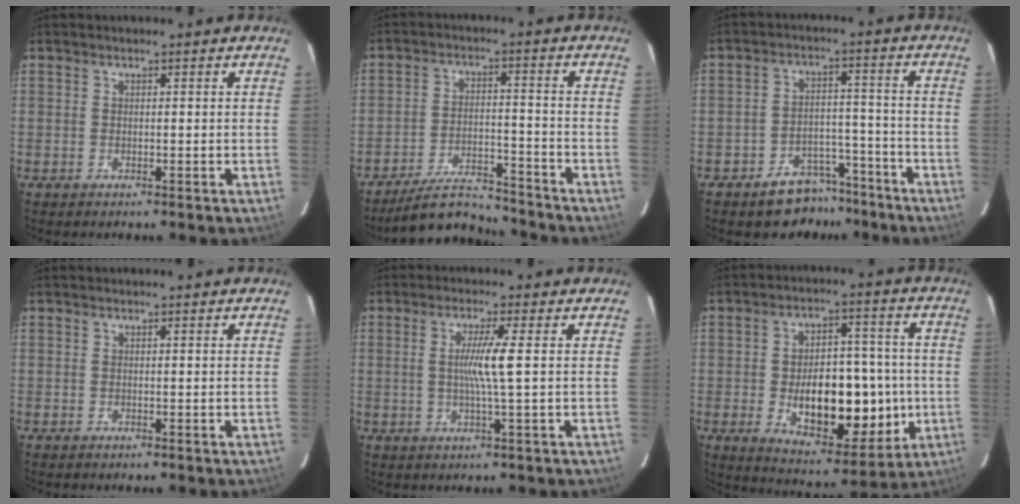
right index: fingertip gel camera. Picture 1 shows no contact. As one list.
[{"total": 8.7, "force": [-8.3, 2.0, 1.7], "torque": [-0.027, 0.003, -0.143]}, {"total": 7.7, "force": [-6.0, 4.4, 2.1], "torque": [-0.020, 0.025, -0.089]}, {"total": 0.0}, {"total": 5.3, "force": [0.4, -0.9, 5.2], "torque": [-0.101, -0.006, 0.007]}, {"total": 16.6, "force": [-2.6, 8.2, 14.3], "torque": [-0.210, 0.012, -0.023]}]